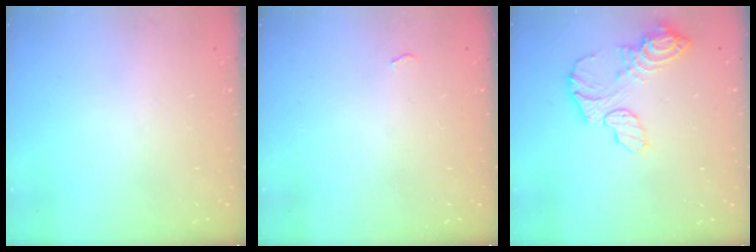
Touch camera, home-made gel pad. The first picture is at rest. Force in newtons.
{"total": 3.5, "press": 3.2, "slide": 1.5}
{"total": 12.9, "press": 12.9, "slide": 1.1}